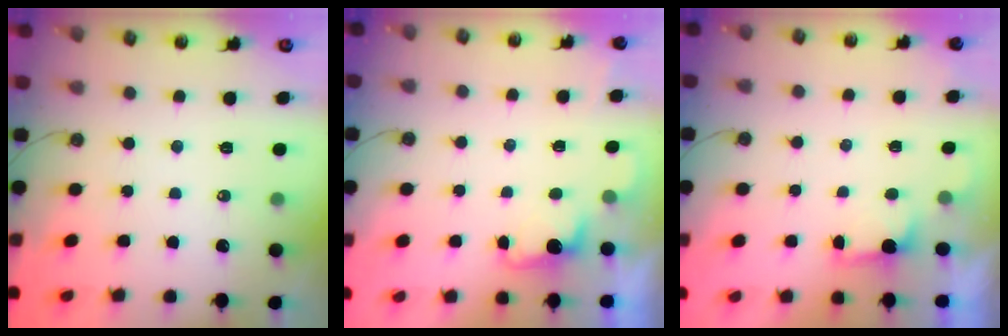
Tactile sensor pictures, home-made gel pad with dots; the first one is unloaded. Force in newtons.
{"total": 1.3, "press": 1.0, "slide": 0.8}
{"total": 1.2, "press": 0.9, "slide": 0.8}